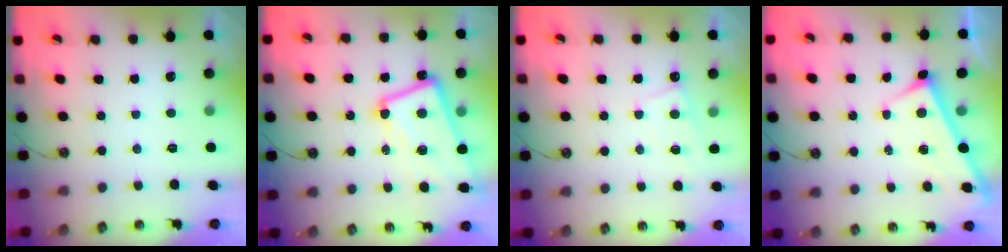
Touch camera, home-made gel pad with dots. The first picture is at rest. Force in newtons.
{"total": 10.7, "press": 10.5, "slide": 1.7}
{"total": 3.1, "press": 3.1, "slide": 0.4}
{"total": 3.1, "press": 3.1, "slide": 0.3}